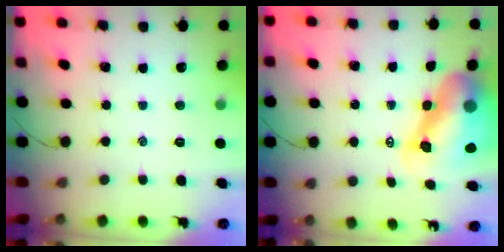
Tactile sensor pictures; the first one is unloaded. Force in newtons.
{"total": 13.0, "press": 12.4, "slide": 4.0}